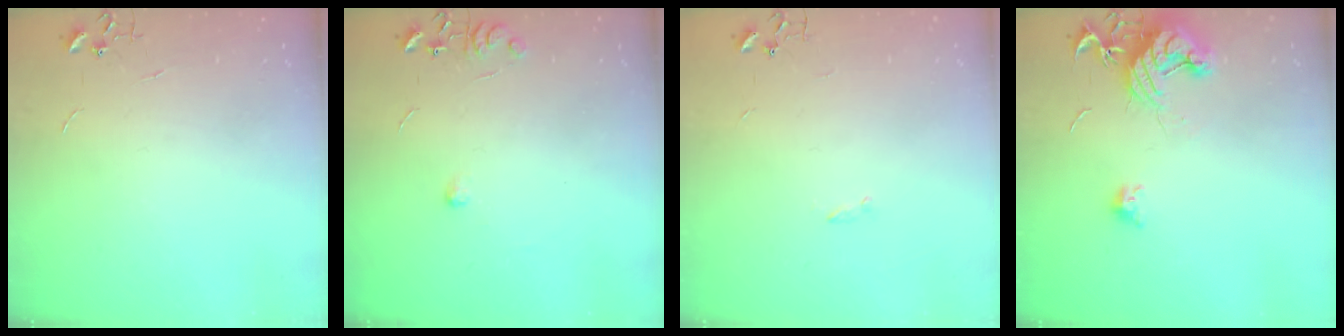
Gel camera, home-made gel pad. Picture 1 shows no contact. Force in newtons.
{"total": 6.9, "press": 6.8, "slide": 0.9}
{"total": 1.1, "press": 1.0, "slide": 0.3}
{"total": 13.8, "press": 13.8, "slide": 1.0}